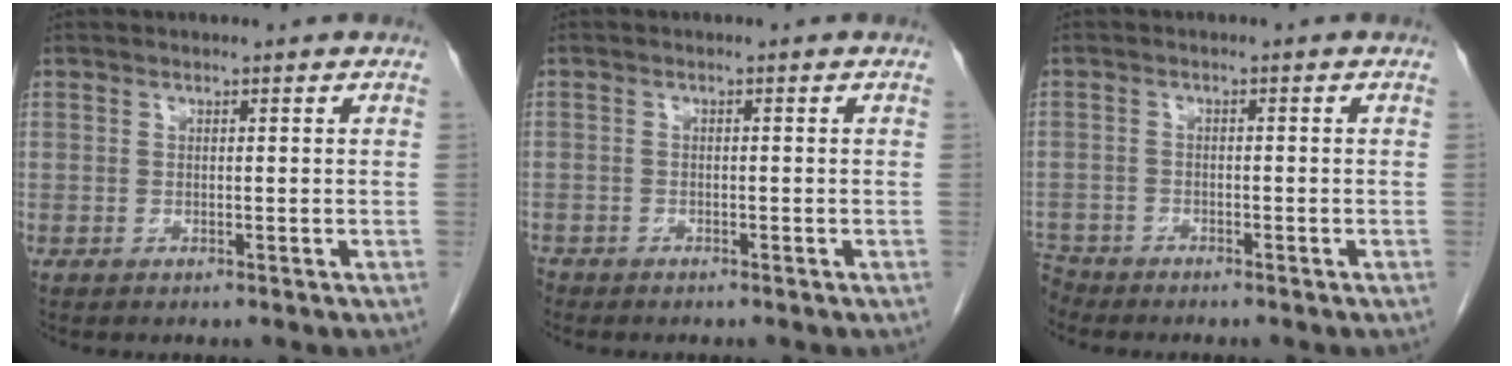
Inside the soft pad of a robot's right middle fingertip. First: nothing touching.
{"total": 2.3, "force": [-2.1, 1.0, 0.2], "torque": [-0.003, -0.001, -0.037]}
{"total": 3.3, "force": [-3.2, 1.0, -0.2], "torque": [0.004, -0.006, -0.059]}